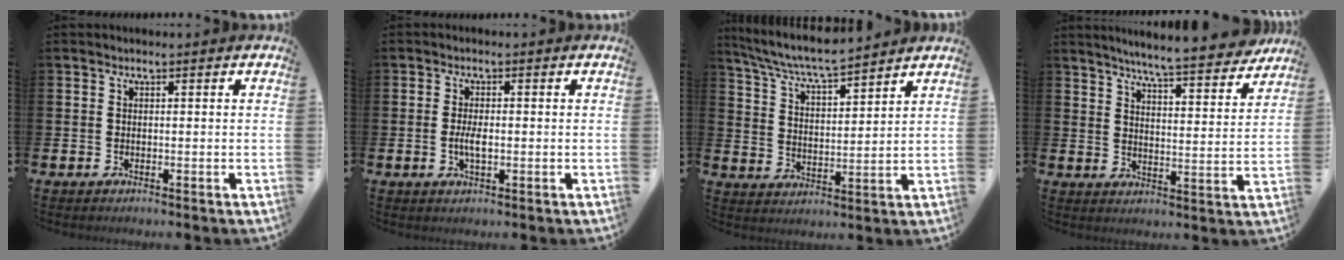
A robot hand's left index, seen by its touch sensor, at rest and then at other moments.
{"total": 2.8, "force": [-0.3, 1.2, 2.6], "torque": [-0.036, -0.003, -0.010]}
{"total": 6.4, "force": [6.1, 0.2, 2.0], "torque": [-0.066, -0.039, 0.105]}
{"total": 7.0, "force": [6.6, 0.0, 2.2], "torque": [-0.054, -0.048, 0.112]}